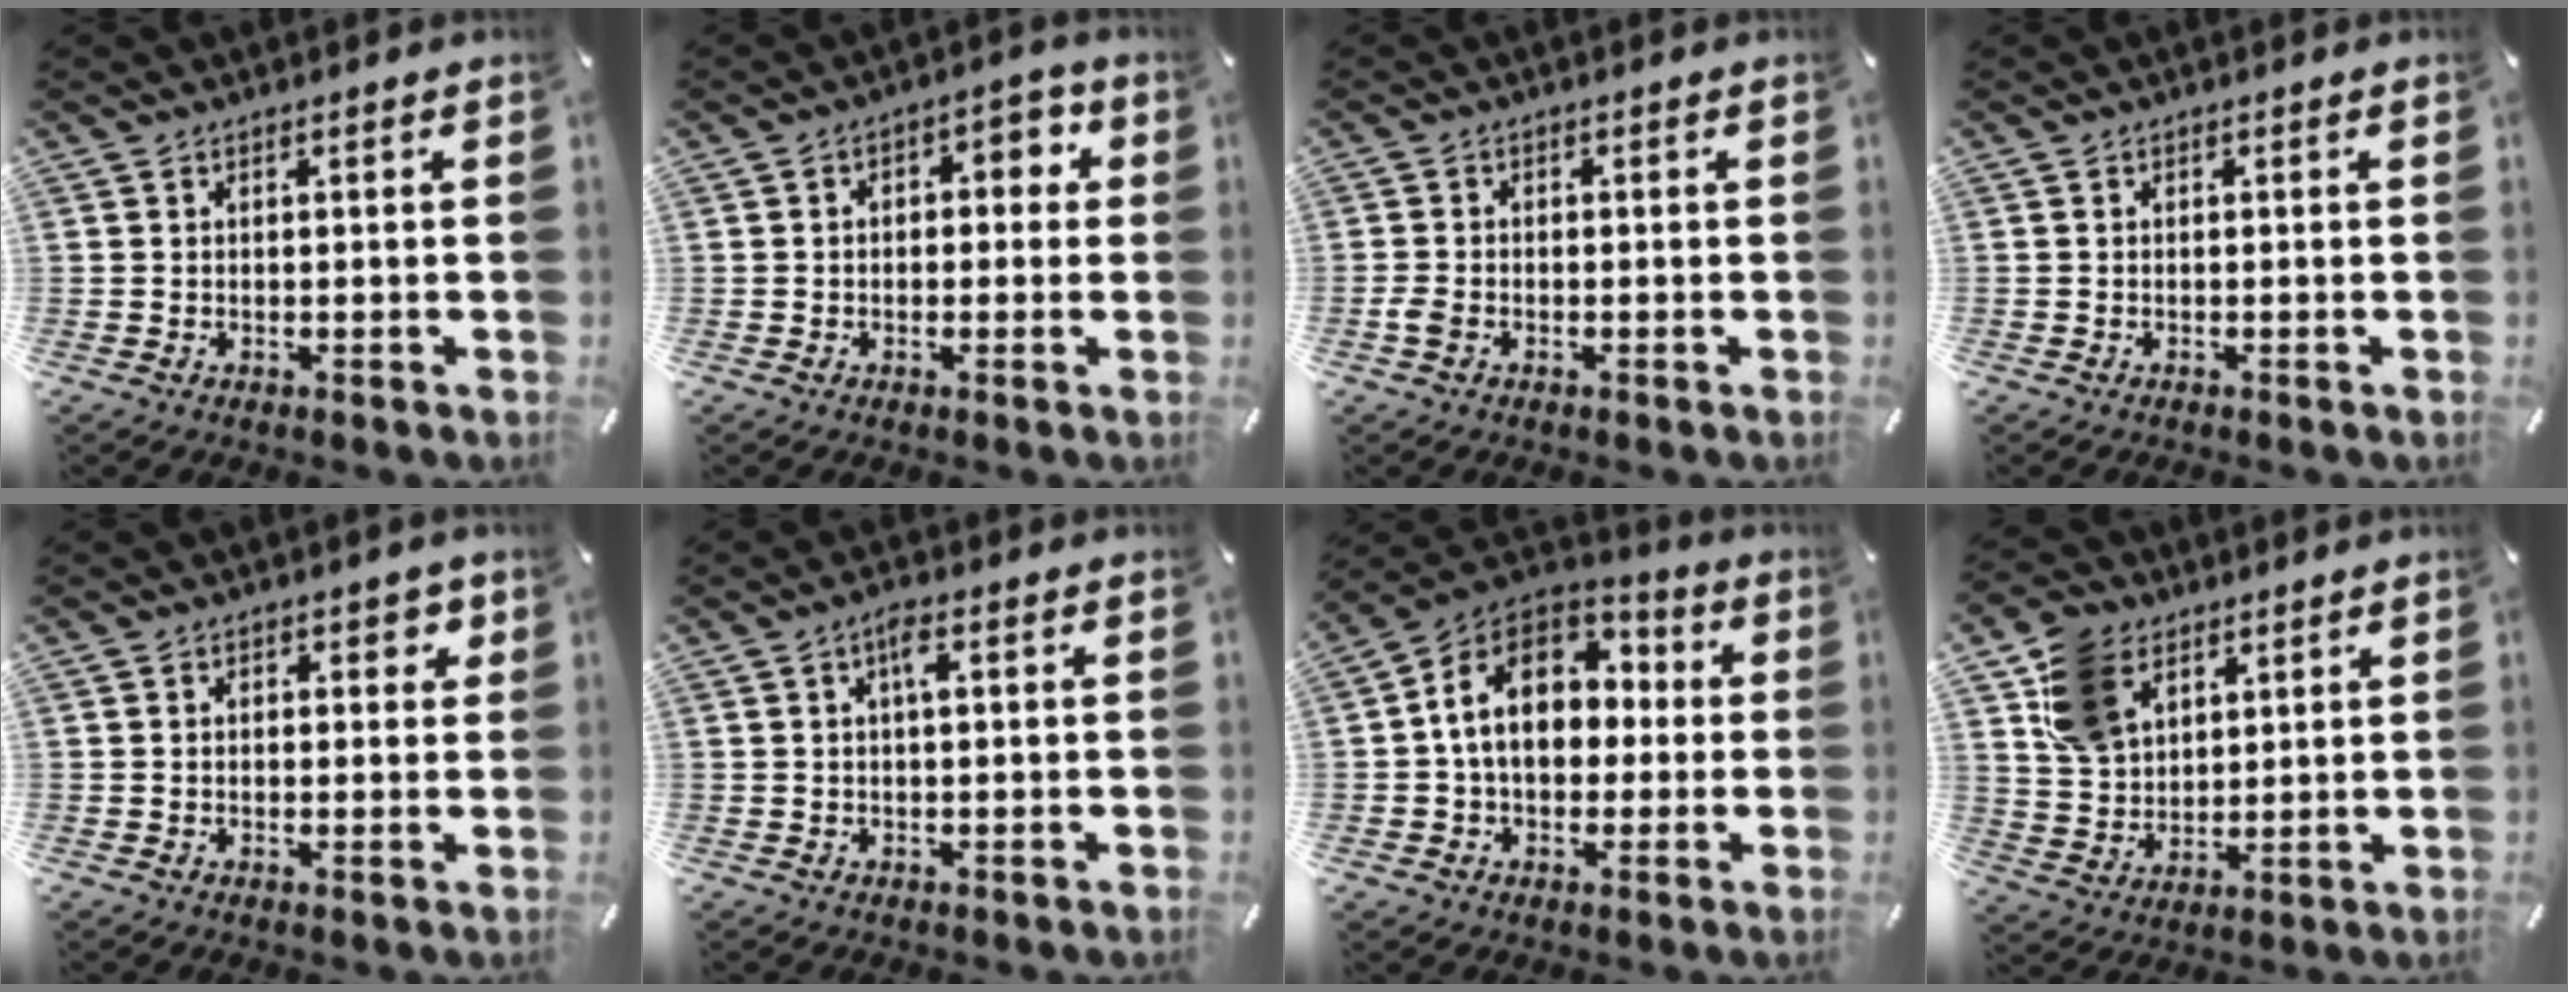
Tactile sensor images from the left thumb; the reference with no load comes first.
{"total": 4.6, "force": [-0.4, 3.1, 3.4], "torque": [-0.041, 0.010, -0.017]}
{"total": 2.0, "force": [-1.1, 1.0, 1.2], "torque": [-0.029, 0.002, -0.021]}
{"total": 0.0}
{"total": 2.2, "force": [0.7, 1.5, 1.5], "torque": [-0.007, -0.001, 0.004]}
{"total": 3.3, "force": [0.7, 1.0, 3.0], "torque": [-0.062, 0.009, 0.010]}
{"total": 14.4, "force": [0.5, 11.4, 8.7], "torque": [-0.169, 0.009, 0.009]}
{"total": 11.3, "force": [6.0, 8.2, 5.0], "torque": [-0.120, -0.004, 0.119]}